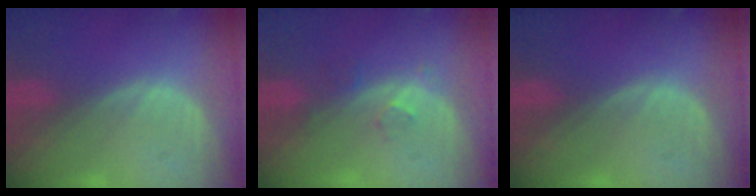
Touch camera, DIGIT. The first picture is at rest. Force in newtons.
{"total": 2.7, "press": 2.3, "slide": 1.5}
{"total": 0.0}